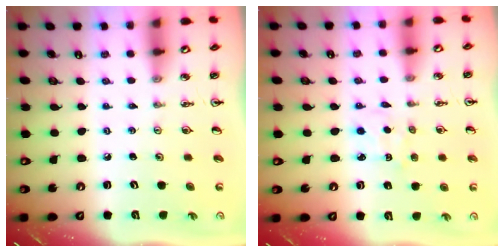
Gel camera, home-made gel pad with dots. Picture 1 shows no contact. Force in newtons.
{"total": 2.9, "press": 2.9, "slide": 0.4}